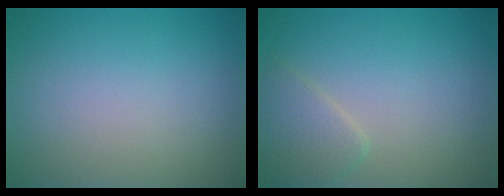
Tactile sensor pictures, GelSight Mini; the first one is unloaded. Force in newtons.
{"total": 2.2, "press": 2.2, "slide": 0.1}